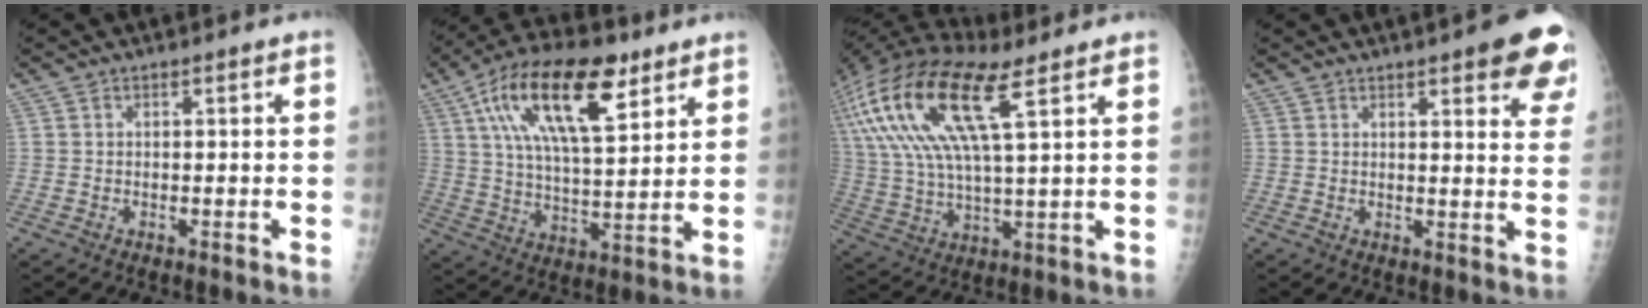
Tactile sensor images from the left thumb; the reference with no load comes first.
{"total": 20.0, "force": [9.4, 8.2, 15.6], "torque": [-0.257, -0.016, 0.164]}
{"total": 22.3, "force": [9.5, 6.7, 19.0], "torque": [-0.412, 0.011, 0.174]}
{"total": 11.5, "force": [6.9, 3.1, 8.7], "torque": [-0.070, -0.026, 0.073]}